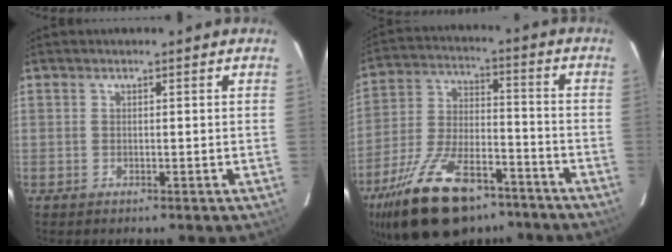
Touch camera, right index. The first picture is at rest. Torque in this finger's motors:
{"motor_torque": [1.31, -0.83, 1.05, 0.21]}